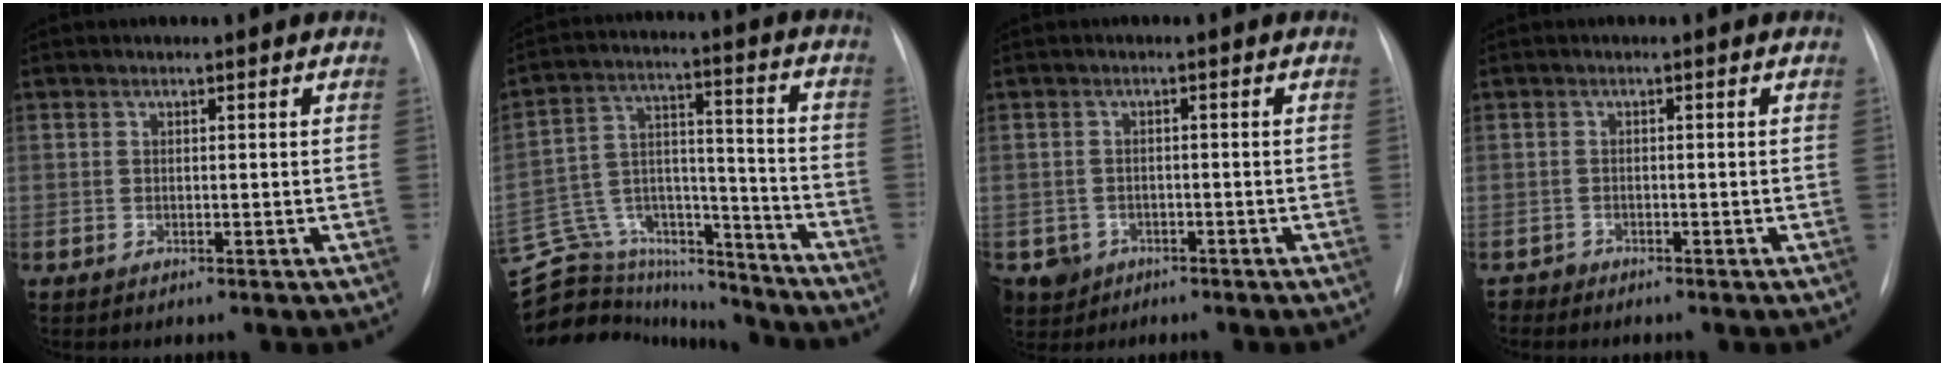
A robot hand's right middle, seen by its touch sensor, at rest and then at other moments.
{"total": 22.3, "force": [-20.4, 7.3, 5.5], "torque": [-0.142, 0.041, -0.316]}
{"total": 6.0, "force": [-3.2, 5.0, 0.8], "torque": [-0.022, 0.006, -0.047]}
{"total": 1.1, "force": [-0.9, 0.3, -0.5], "torque": [0.009, -0.002, -0.018]}